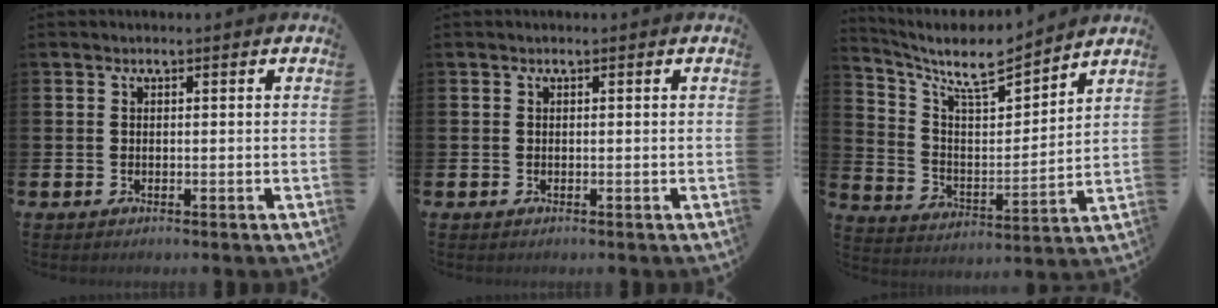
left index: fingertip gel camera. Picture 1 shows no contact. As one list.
[{"total": 0.0}, {"total": 8.9, "force": [7.7, 2.0, 4.0], "torque": [-0.105, -0.052, 0.130]}]